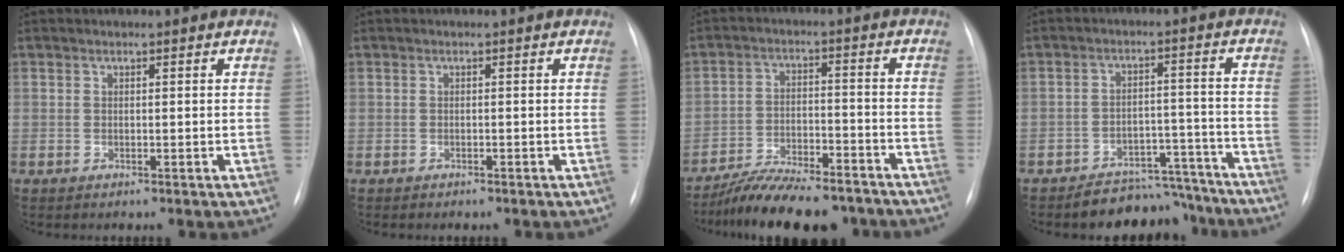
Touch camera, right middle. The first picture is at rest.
{"total": 0.8, "force": [-0.6, 0.3, 0.3], "torque": [-0.007, 0.000, -0.009]}
{"total": 13.9, "force": [-12.0, 3.5, 6.0], "torque": [-0.090, 0.013, -0.188]}
{"total": 9.1, "force": [-8.3, 3.6, -0.2], "torque": [0.034, 0.047, -0.117]}